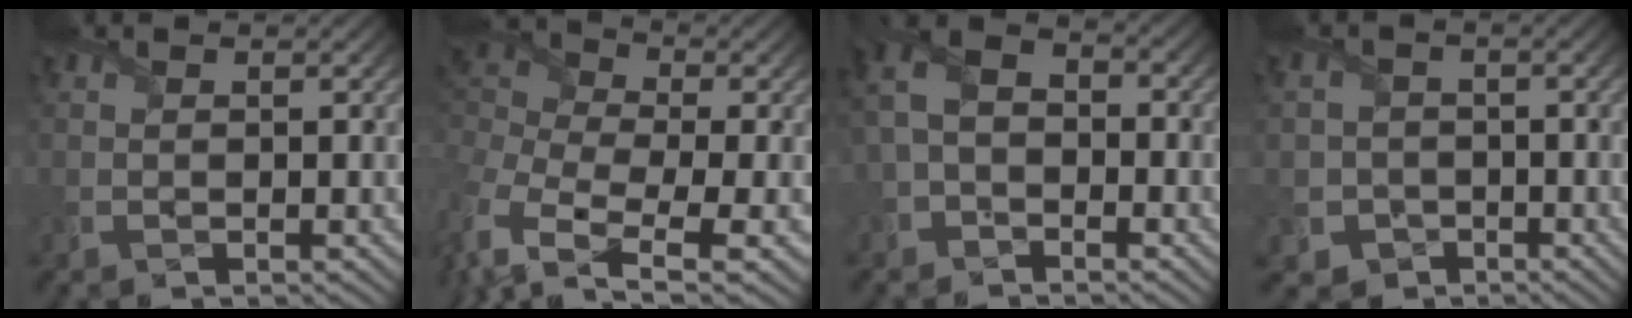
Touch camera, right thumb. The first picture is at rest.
{"total": 10.9, "force": [-1.2, 6.1, 9.0], "torque": [-0.257, -0.006, -0.010]}
{"total": 6.6, "force": [-1.9, 5.0, 3.9], "torque": [-0.105, 0.005, -0.046]}
{"total": 4.9, "force": [-1.6, 4.6, 0.4], "torque": [-0.023, -0.005, -0.057]}